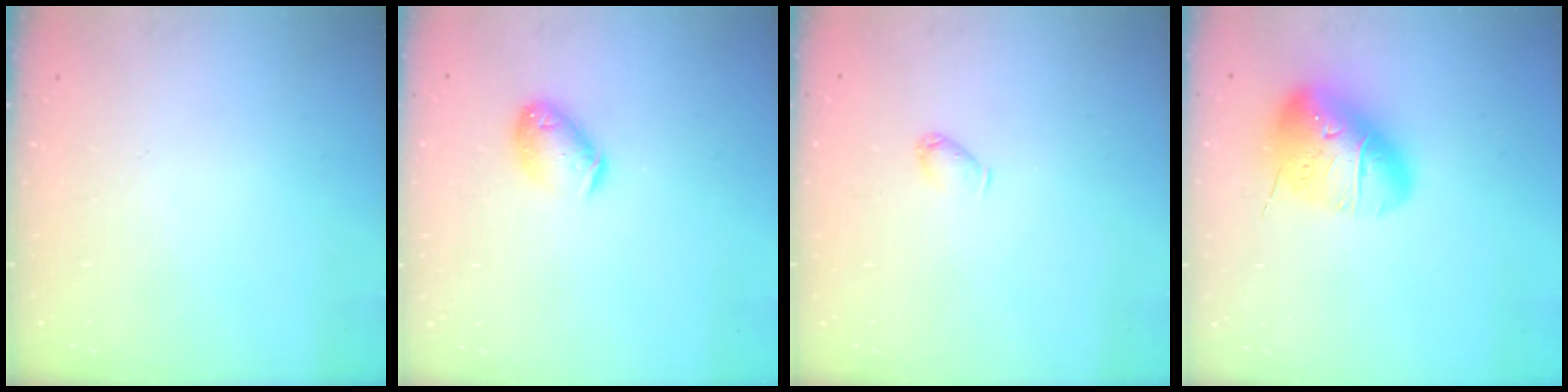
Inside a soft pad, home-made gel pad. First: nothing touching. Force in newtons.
{"total": 9.6, "press": 9.5, "slide": 1.4}
{"total": 2.8, "press": 2.8, "slide": 0.4}
{"total": 19.5, "press": 19.1, "slide": 3.7}